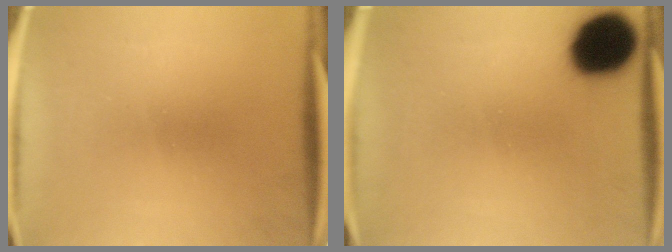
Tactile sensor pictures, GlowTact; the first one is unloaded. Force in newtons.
{"total": 16.4}